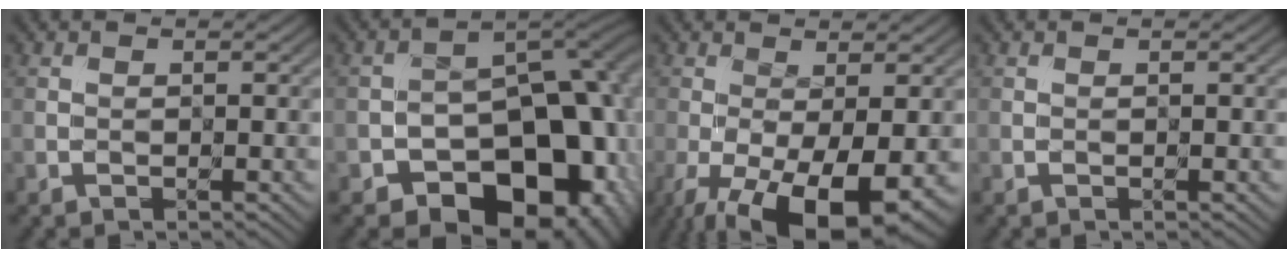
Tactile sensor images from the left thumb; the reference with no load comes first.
{"total": 18.4, "force": [-8.6, 12.2, 10.8], "torque": [-0.103, -0.010, -0.112]}
{"total": 12.7, "force": [-6.2, 4.9, 9.9], "torque": [-0.172, -0.035, -0.078]}
{"total": 0.0}